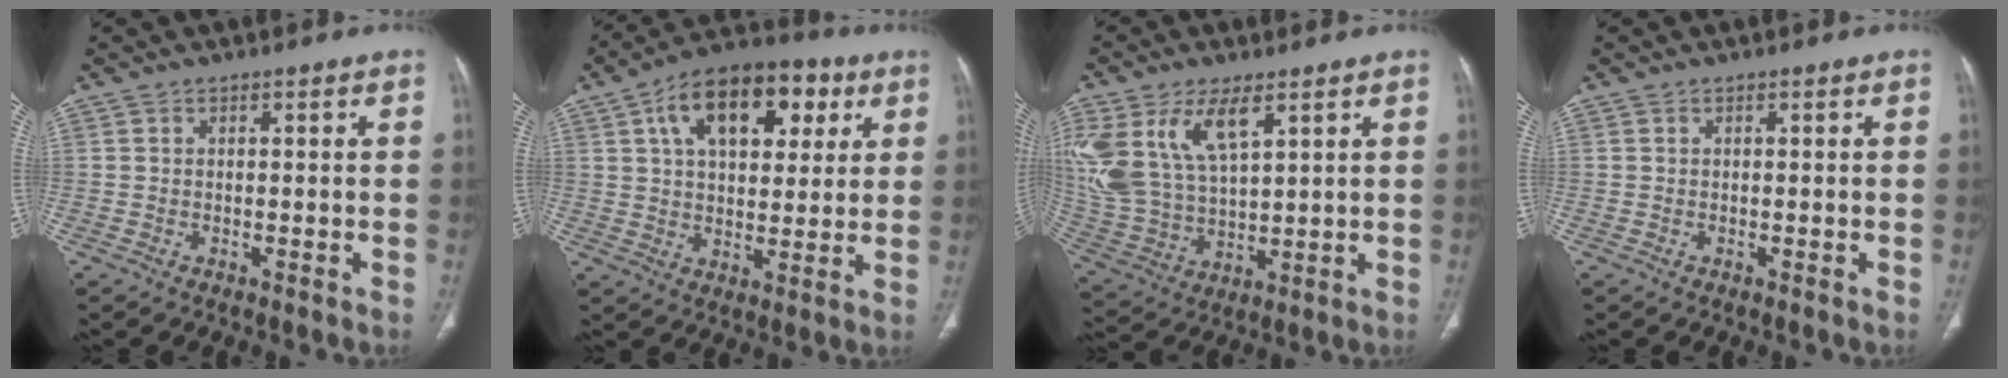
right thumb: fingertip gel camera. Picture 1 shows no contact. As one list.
[{"total": 18.0, "force": [6.9, 10.1, 13.2], "torque": [-0.166, 0.001, 0.104]}, {"total": 17.2, "force": [7.7, 8.8, 12.7], "torque": [-0.265, -0.020, 0.162]}, {"total": 0.0}]